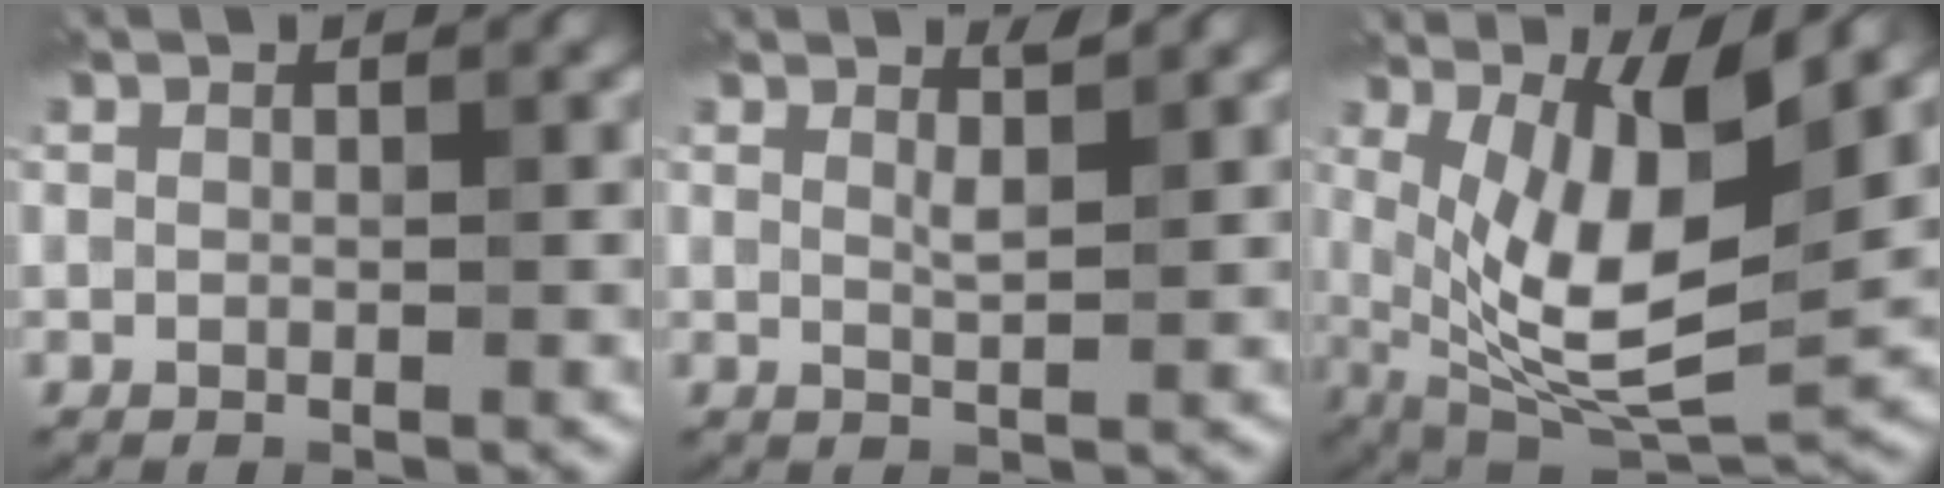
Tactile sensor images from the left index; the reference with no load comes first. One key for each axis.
{"total": 1.2, "fx": 1.1, "fy": -0.4, "fz": 0.4, "tx": -0.010, "ty": -0.002, "tz": 0.017}
{"total": 9.5, "fx": 2.4, "fy": 2.8, "fz": 8.8, "tx": -0.156, "ty": -0.015, "tz": 0.048}